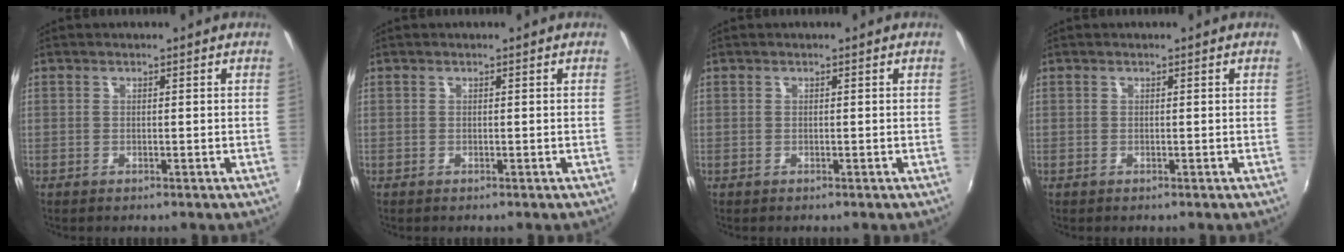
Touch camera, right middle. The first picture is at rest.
{"total": 0.0}
{"total": 0.0}
{"total": 0.0}